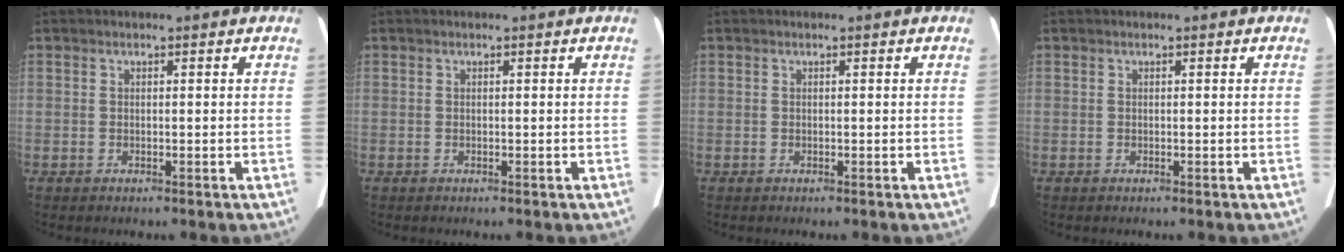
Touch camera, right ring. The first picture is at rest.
{"total": 0.0}
{"total": 0.0}
{"total": 0.0}